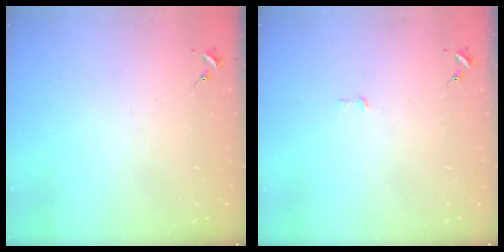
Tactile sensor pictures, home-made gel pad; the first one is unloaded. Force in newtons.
{"total": 1.9, "press": 1.9, "slide": 0.1}